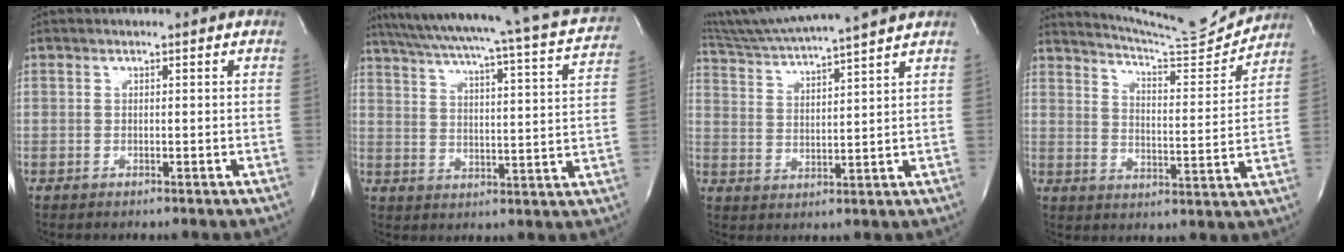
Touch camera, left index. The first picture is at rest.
{"total": 24.6, "force": [21.6, 0.9, 11.8], "torque": [-0.187, -0.034, 0.274]}
{"total": 14.6, "force": [13.1, -1.7, 6.2], "torque": [-0.118, -0.001, 0.204]}
{"total": 13.2, "force": [13.0, -1.0, 1.8], "torque": [-0.036, -0.045, 0.186]}